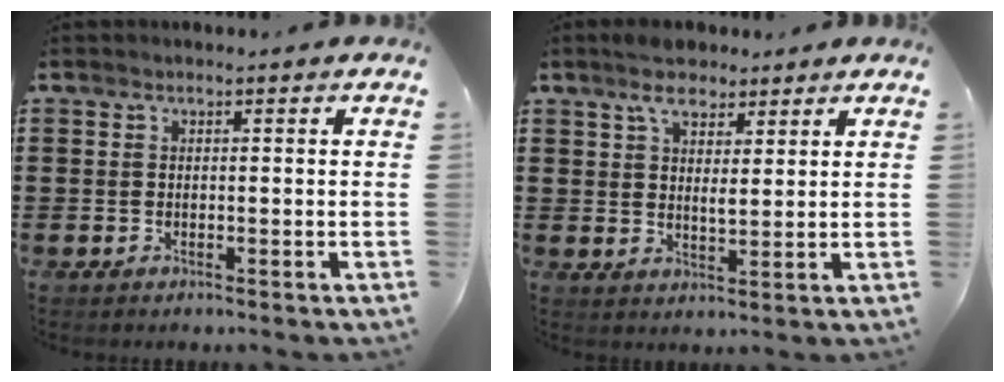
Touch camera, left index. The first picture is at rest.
{"total": 5.7, "force": [3.9, 2.7, 3.1], "torque": [-0.059, -0.002, 0.067]}